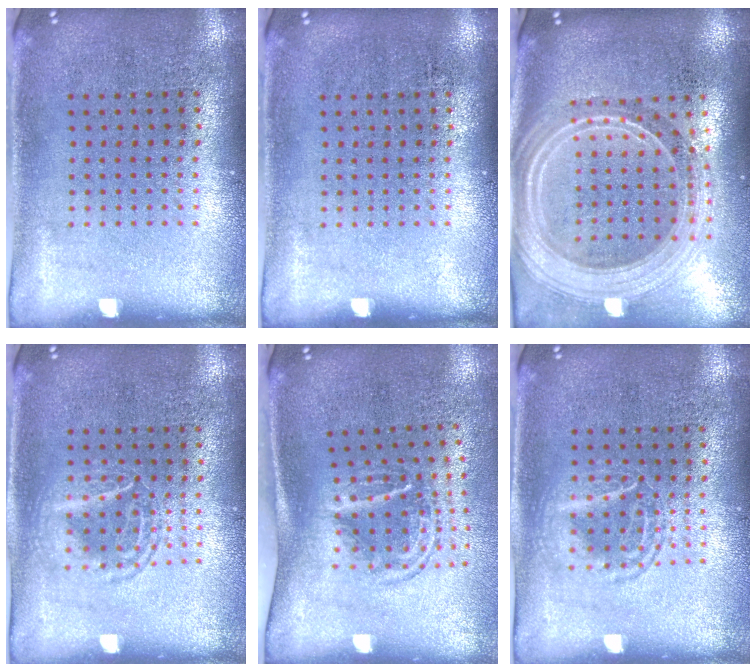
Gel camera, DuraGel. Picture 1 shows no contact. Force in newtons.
{"total": 0.0}
{"total": 2.7, "press": 2.3, "slide": 1.4}
{"total": 1.2, "press": 1.1, "slide": 0.2}
{"total": 1.8, "press": 1.2, "slide": 1.3}
{"total": 1.2, "press": 1.1, "slide": 0.2}